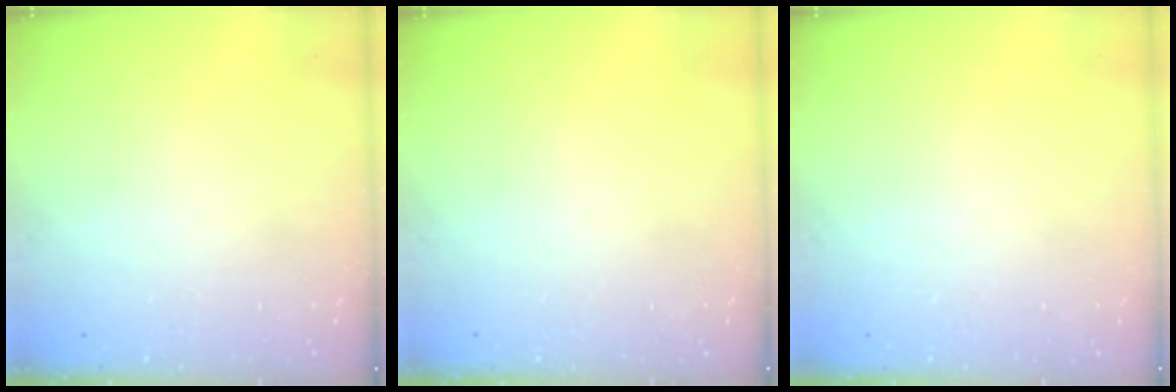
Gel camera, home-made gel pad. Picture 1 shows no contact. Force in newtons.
{"total": 0.0}
{"total": 0.0}